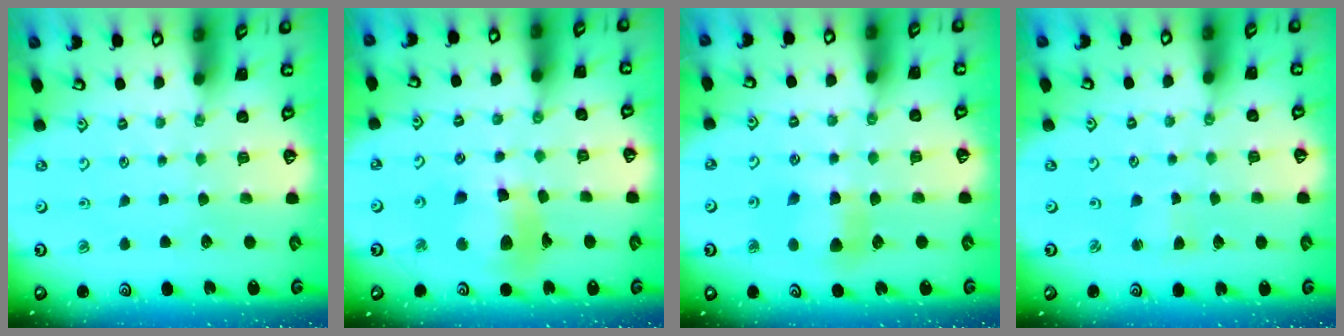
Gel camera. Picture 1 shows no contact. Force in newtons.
{"total": 14.4, "press": 14.2, "slide": 2.0}
{"total": 5.9, "press": 5.9, "slide": 0.3}
{"total": 1.5, "press": 1.4, "slide": 0.2}